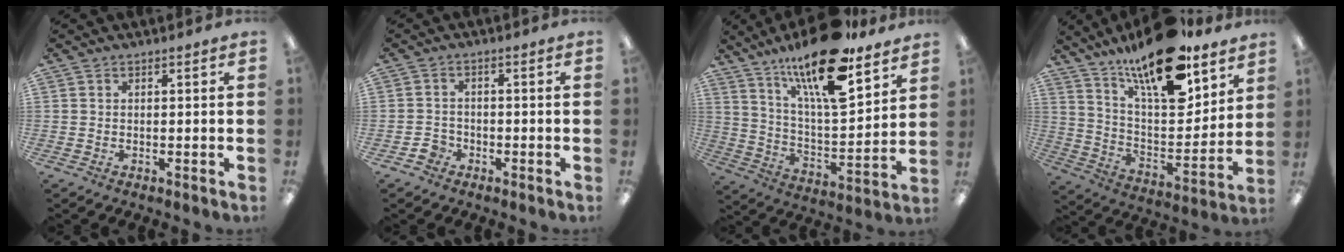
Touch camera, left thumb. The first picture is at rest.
{"total": 3.3, "force": [-2.1, 2.5, 0.9], "torque": [-0.012, 0.010, -0.039]}
{"total": 20.6, "force": [15.2, 5.7, 12.7], "torque": [-0.224, -0.093, 0.254]}
{"total": 20.7, "force": [15.9, 6.6, 11.5], "torque": [-0.198, -0.108, 0.272]}